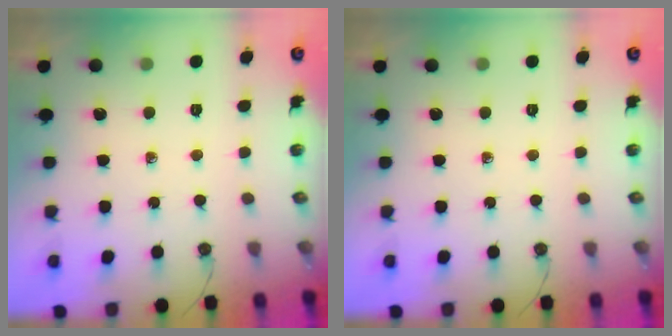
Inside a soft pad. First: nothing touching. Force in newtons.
{"total": 0.0}